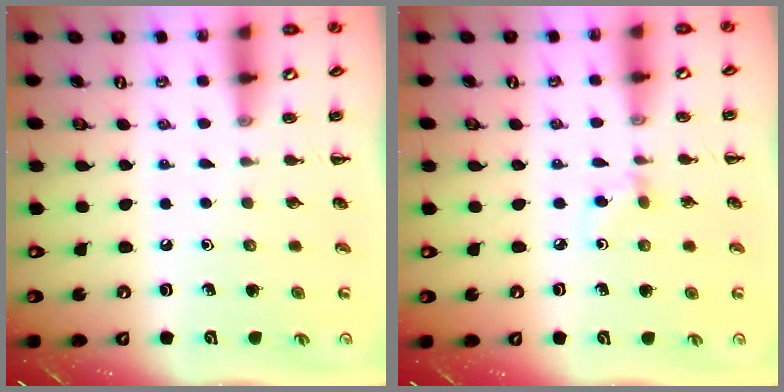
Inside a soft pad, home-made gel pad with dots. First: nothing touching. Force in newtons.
{"total": 3.4, "press": 3.1, "slide": 1.4}